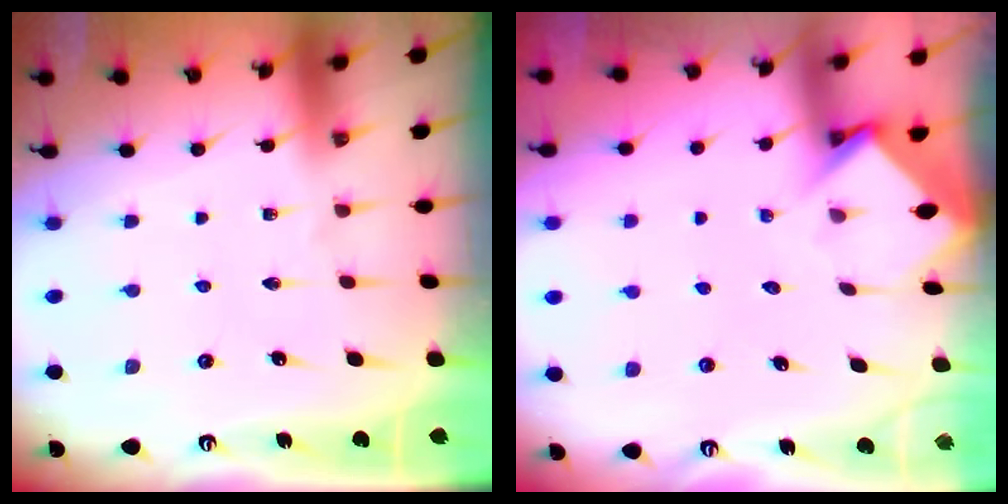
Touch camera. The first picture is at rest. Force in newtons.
{"total": 3.8, "press": 3.8, "slide": 0.3}